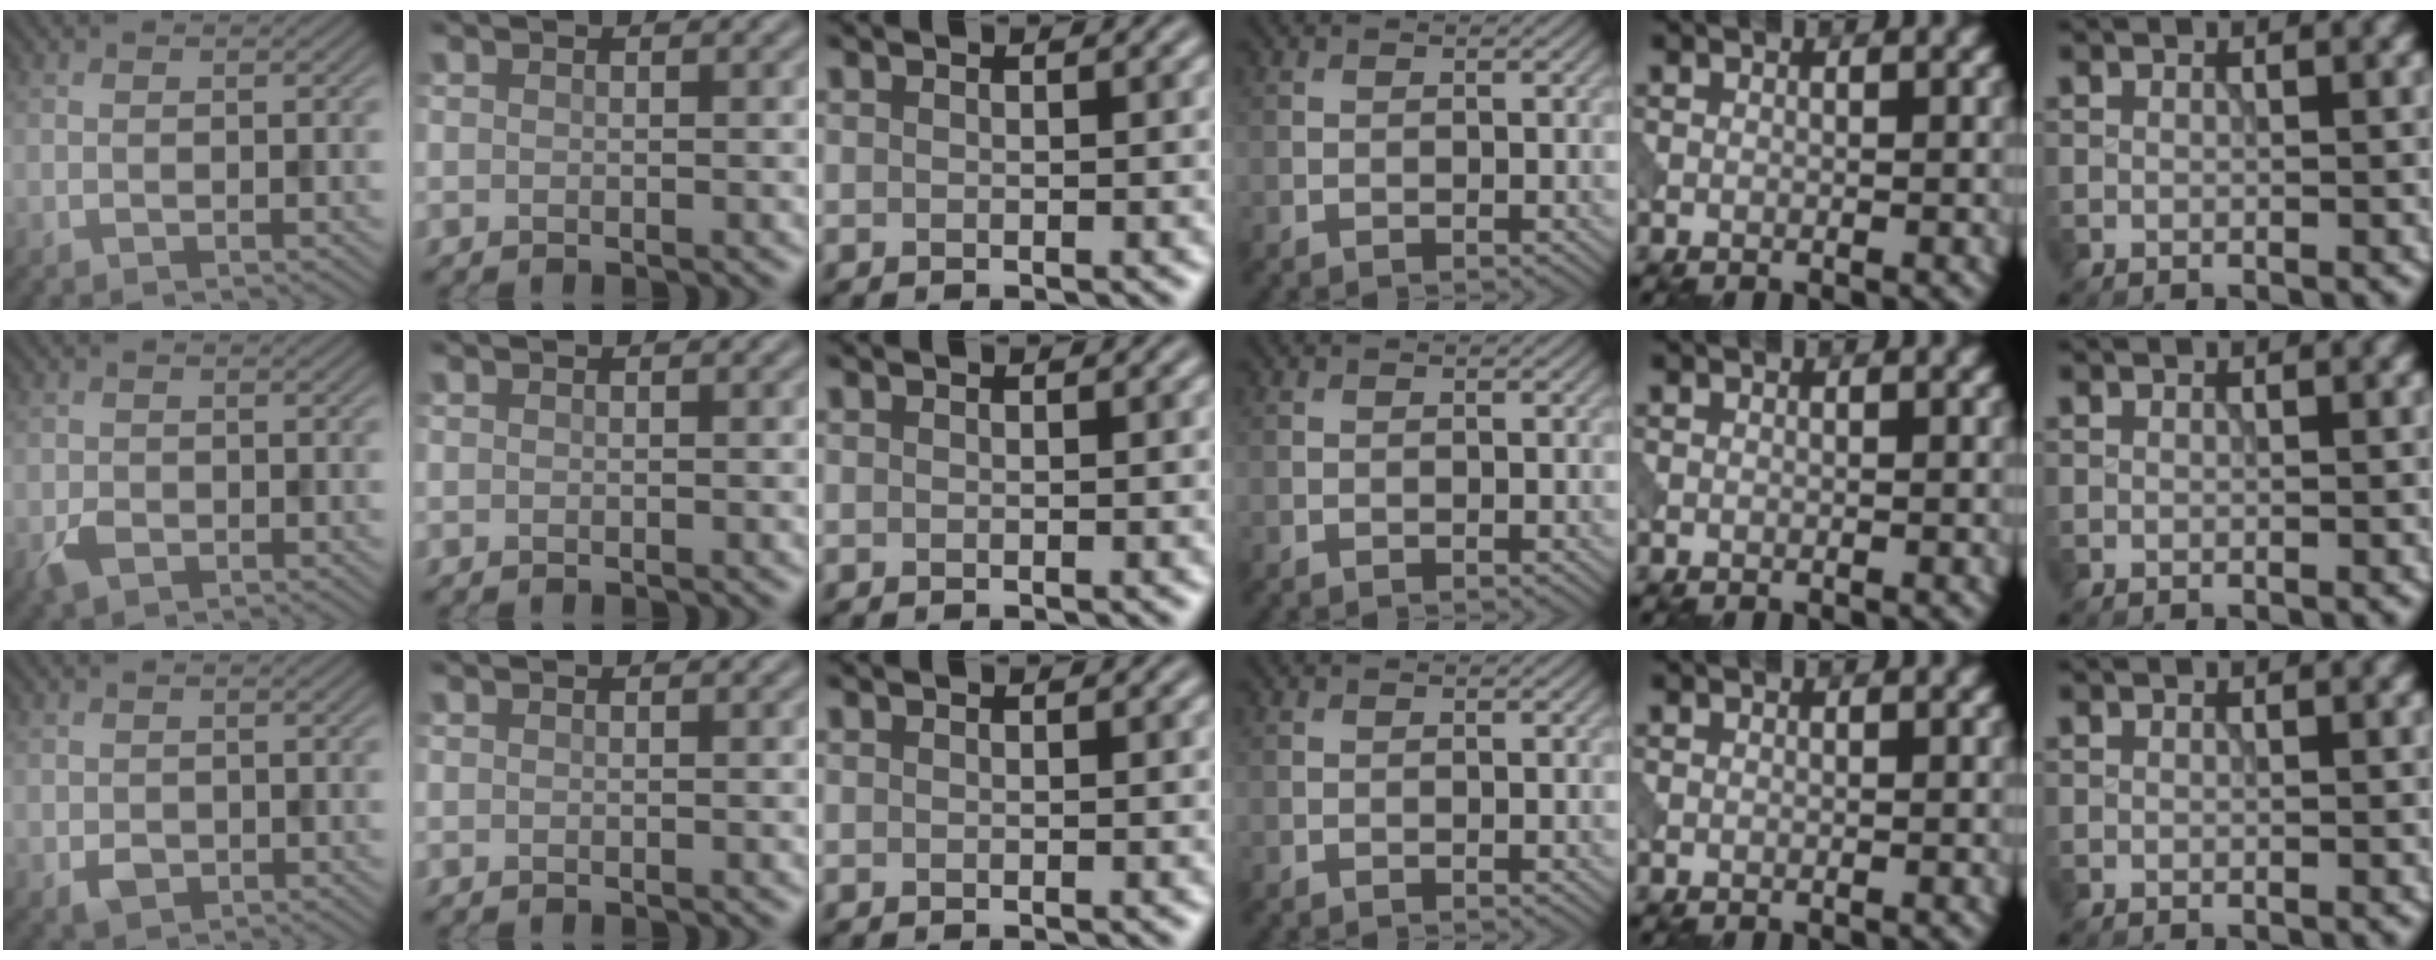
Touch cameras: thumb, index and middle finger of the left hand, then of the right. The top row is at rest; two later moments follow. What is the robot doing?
{"motion": "open", "object": "sandwich press"}